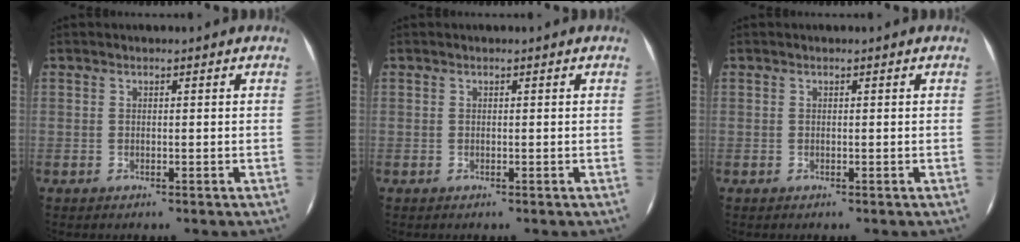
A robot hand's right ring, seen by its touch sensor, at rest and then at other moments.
{"total": 0.0}
{"total": 0.0}